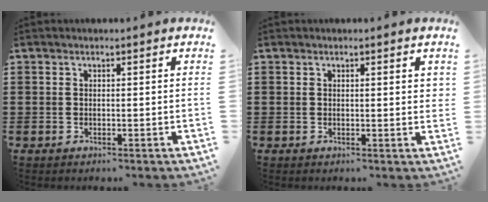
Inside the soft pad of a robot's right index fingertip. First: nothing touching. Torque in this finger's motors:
{"motor_torque": [-0.20, 0.06, 0.11, -0.01]}